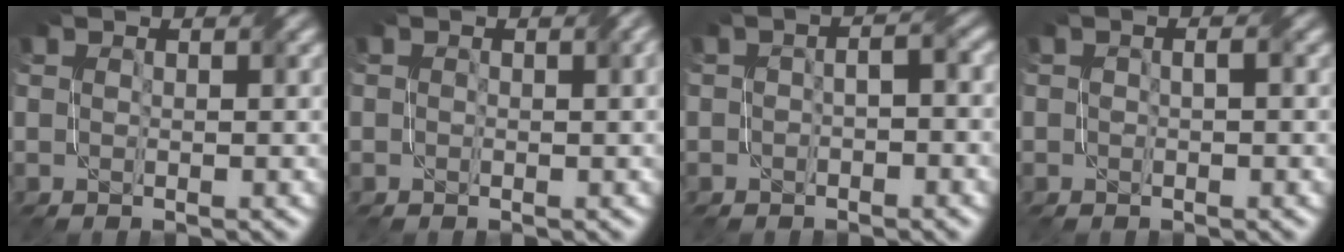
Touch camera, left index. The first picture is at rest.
{"total": 1.8, "force": [0.1, 0.7, 1.6], "torque": [-0.024, 0.001, 0.001]}
{"total": 2.9, "force": [-1.3, 1.4, 2.1], "torque": [-0.027, 0.005, -0.017]}
{"total": 0.9, "force": [-0.4, 0.4, 0.7], "torque": [-0.016, 0.001, -0.008]}